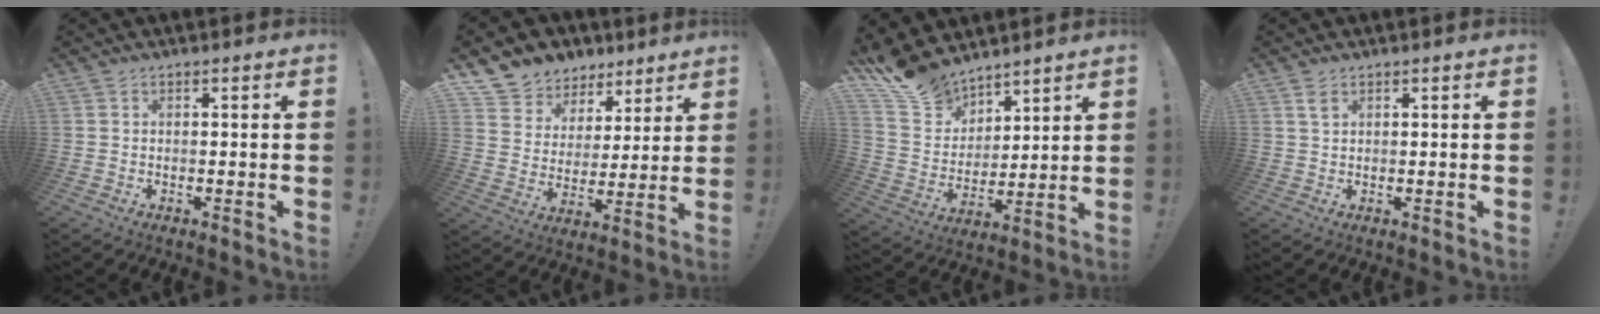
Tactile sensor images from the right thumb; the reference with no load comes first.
{"total": 9.0, "force": [6.0, 6.6, 1.1], "torque": [-0.022, -0.053, 0.118]}
{"total": 14.2, "force": [11.8, 7.2, 3.0], "torque": [-0.079, -0.088, 0.226]}
{"total": 2.2, "force": [1.3, 1.0, 1.5], "torque": [-0.018, -0.006, 0.020]}